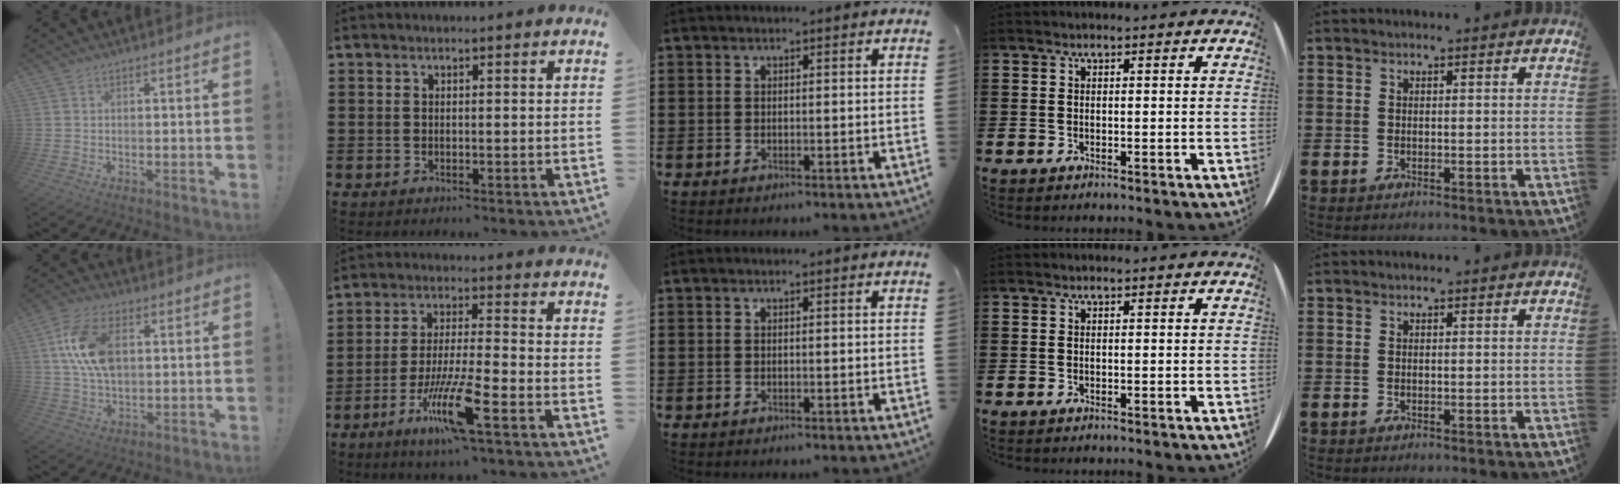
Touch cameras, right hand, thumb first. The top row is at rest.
{"thumb": {"total": 14.0, "force": [2.7, 8.4, 10.8], "torque": [-0.207, 0.005, 0.051]}, "index": {"total": 10.4, "force": [-5.4, 1.3, 8.9], "torque": [-0.187, -0.009, -0.103]}}